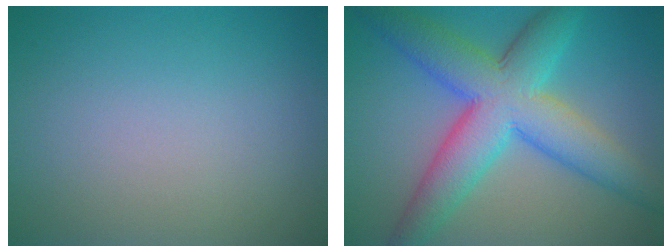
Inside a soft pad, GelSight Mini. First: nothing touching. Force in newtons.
{"total": 9.4, "press": 9.4, "slide": 0.2}